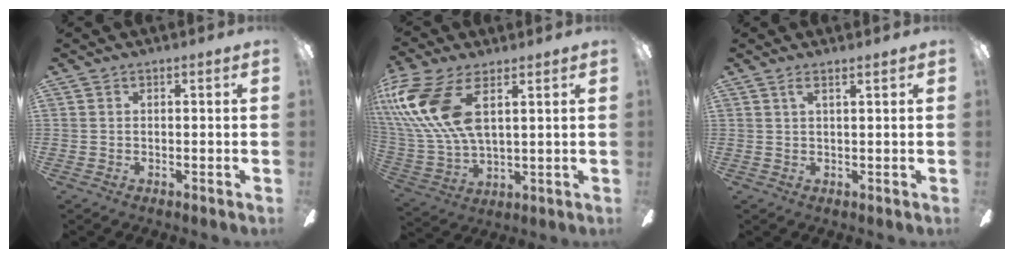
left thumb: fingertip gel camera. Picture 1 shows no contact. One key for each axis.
{"total": 18.2, "fx": 7.4, "fy": 8.2, "fz": 14.5, "tx": -0.324, "ty": -0.024, "tz": 0.128}
{"total": 2.1, "fx": 1.3, "fy": 0.0, "fz": 1.6, "tx": -0.035, "ty": 0.001, "tz": 0.022}